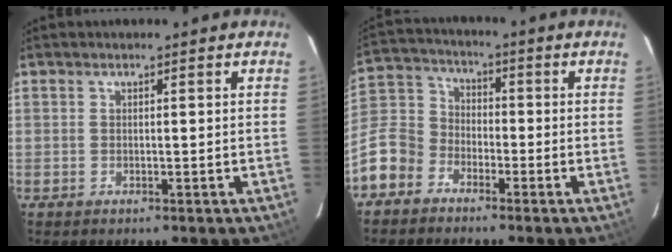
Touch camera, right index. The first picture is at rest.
{"total": 11.6, "force": [-6.5, 8.8, 3.8], "torque": [-0.102, 0.039, -0.135]}